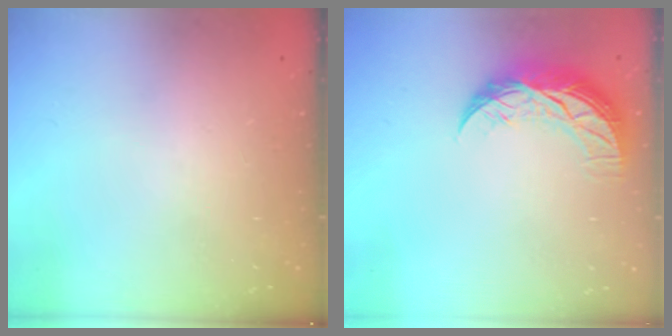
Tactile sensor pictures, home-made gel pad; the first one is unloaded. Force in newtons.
{"total": 10.1, "press": 10.0, "slide": 0.9}